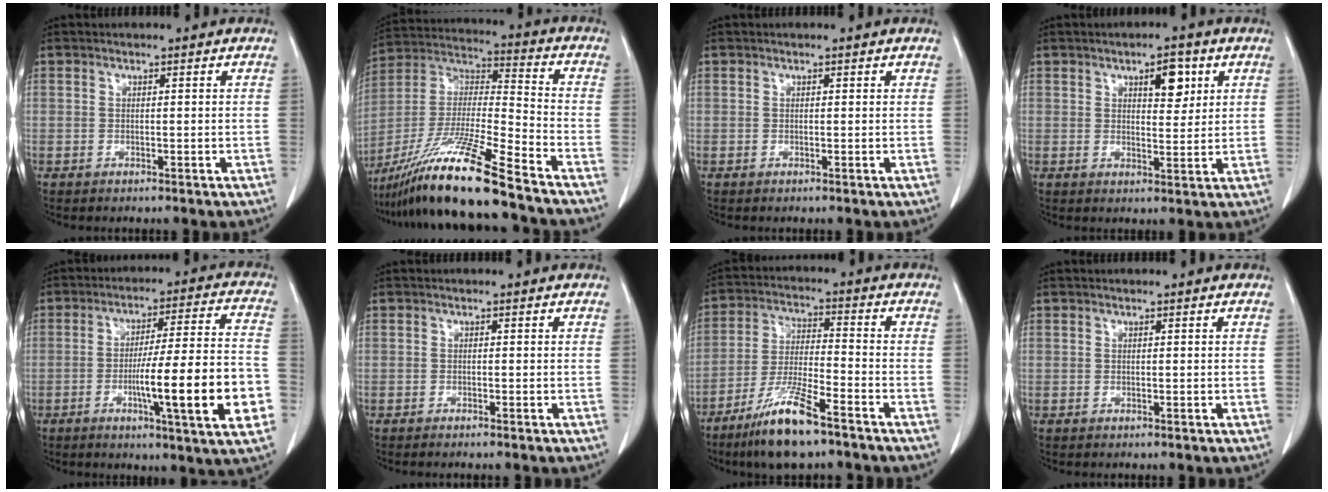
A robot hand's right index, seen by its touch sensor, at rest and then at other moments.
{"total": 18.5, "force": [-14.1, -0.8, 11.9], "torque": [-0.258, -0.032, -0.266]}
{"total": 0.0}
{"total": 4.9, "force": [2.3, 2.0, 3.8], "torque": [-0.055, -0.001, 0.034]}
{"total": 17.5, "force": [-4.8, 0.4, 16.8], "torque": [-0.224, 0.001, -0.069]}
{"total": 1.3, "force": [-1.1, -0.2, 0.7], "torque": [-0.010, 0.001, -0.015]}
{"total": 11.4, "force": [-7.8, 1.3, 8.2], "torque": [-0.169, -0.028, -0.146]}
{"total": 0.0}